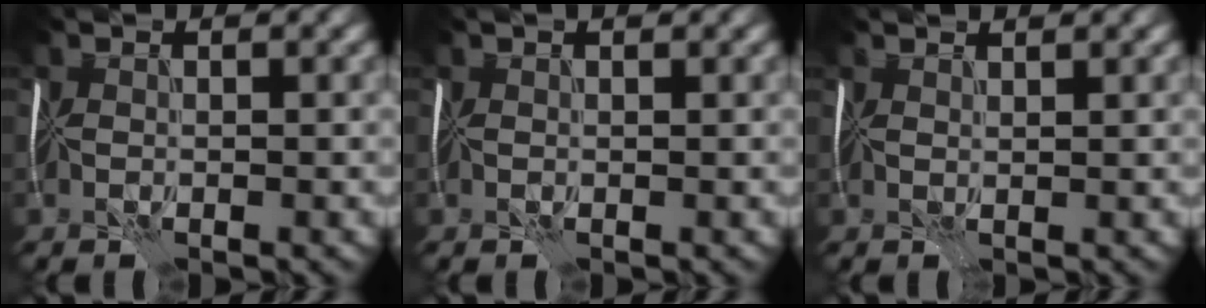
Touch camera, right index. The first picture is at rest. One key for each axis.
{"total": 1.7, "fx": 1.3, "fy": 0.6, "fz": 1.0, "tx": -0.009, "ty": 0.009, "tz": 0.009}
{"total": 1.9, "fx": 1.8, "fy": 0.3, "fz": 0.6, "tx": -0.012, "ty": 0.004, "tz": 0.025}